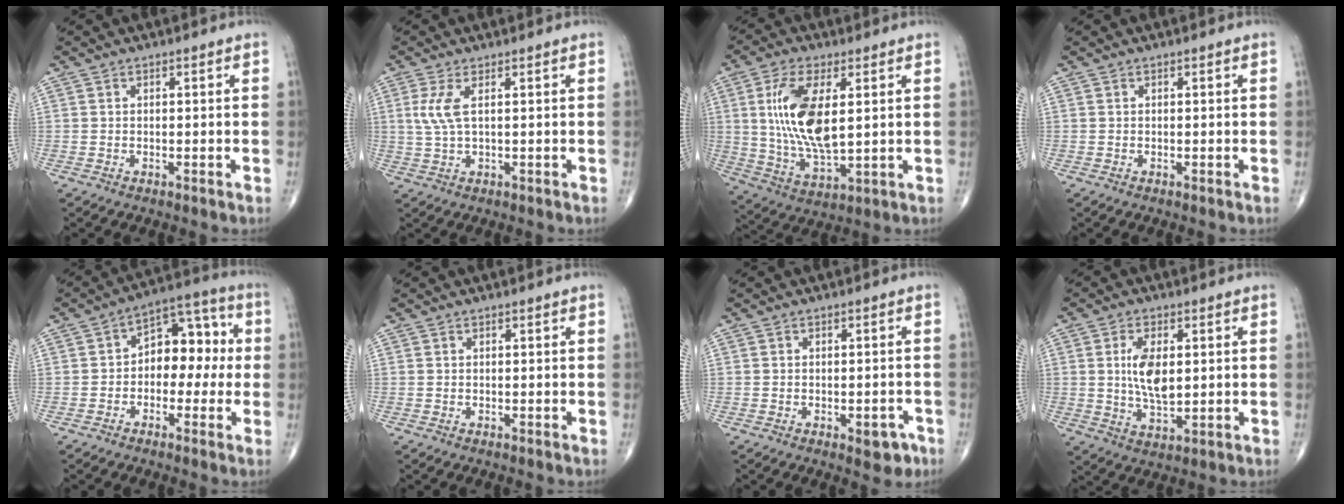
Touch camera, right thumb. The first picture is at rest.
{"total": 4.0, "force": [1.0, 1.1, 3.7], "torque": [-0.103, 0.002, 0.027]}
{"total": 14.7, "force": [2.8, 6.2, 13.1], "torque": [-0.258, -0.022, 0.061]}
{"total": 0.0}
{"total": 11.3, "force": [-0.2, 7.5, 8.4], "torque": [-0.076, 0.042, -0.018]}
{"total": 0.0}
{"total": 4.1, "force": [-2.0, 2.1, 2.9], "torque": [-0.017, 0.008, -0.021]}
{"total": 8.3, "force": [1.2, 4.1, 7.1], "torque": [-0.128, -0.012, 0.025]}